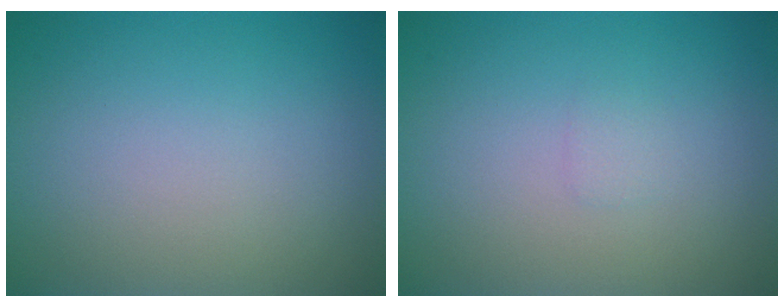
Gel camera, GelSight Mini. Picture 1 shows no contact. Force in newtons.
{"total": 0.6, "press": 0.6, "slide": 0.0}